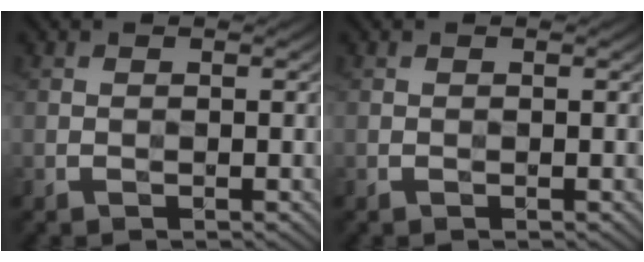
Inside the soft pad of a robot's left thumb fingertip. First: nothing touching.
{"total": 0.0}